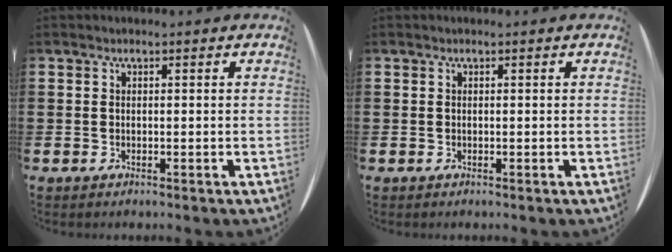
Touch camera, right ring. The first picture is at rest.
{"total": 0.0}